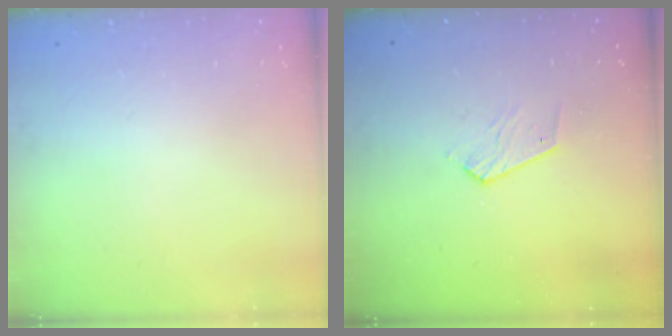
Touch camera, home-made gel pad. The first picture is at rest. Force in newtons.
{"total": 4.8, "press": 4.8, "slide": 0.5}